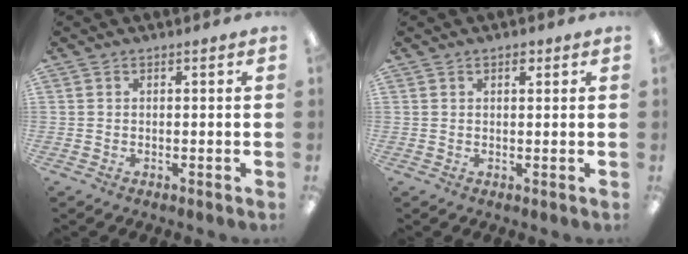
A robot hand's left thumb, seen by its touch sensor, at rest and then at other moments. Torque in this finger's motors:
{"motor_torque": [-0.02, 0.13, -0.23, 0.10, 0.07]}